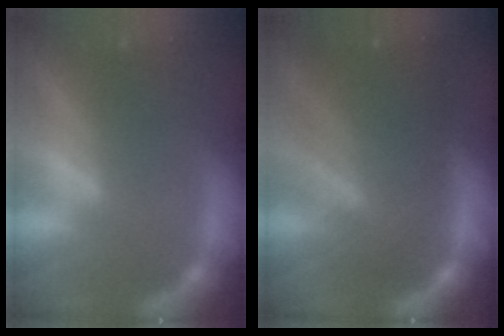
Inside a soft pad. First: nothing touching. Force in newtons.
{"total": 9.0}